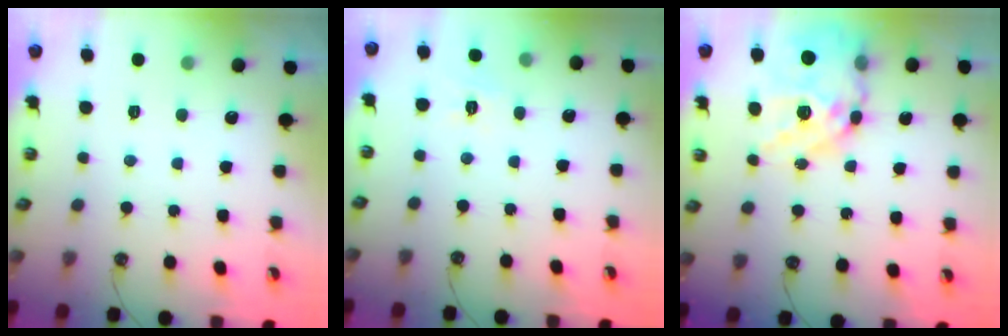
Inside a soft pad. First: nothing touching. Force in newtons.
{"total": 3.8, "press": 3.8, "slide": 0.6}
{"total": 21.5, "press": 21.4, "slide": 2.2}